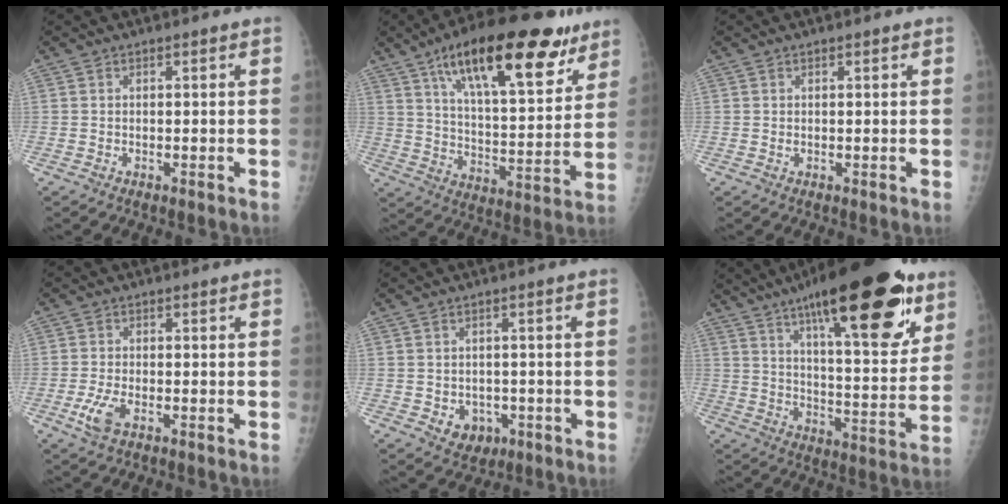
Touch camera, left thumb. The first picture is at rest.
{"total": 25.5, "force": [14.8, 9.0, 18.8], "torque": [-0.261, -0.037, 0.237]}
{"total": 0.7, "force": [0.3, 0.3, 0.5], "torque": [-0.006, -0.001, 0.007]}
{"total": 4.1, "force": [-1.8, 1.8, 3.2], "torque": [-0.077, -0.001, -0.033]}
{"total": 5.0, "force": [-1.5, 4.2, 2.3], "torque": [-0.013, 0.010, -0.008]}
{"total": 28.7, "force": [16.4, 8.7, 21.9], "torque": [-0.298, -0.042, 0.248]}